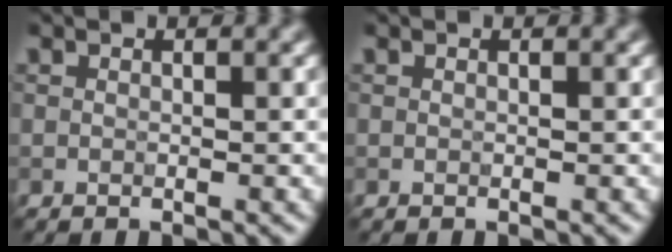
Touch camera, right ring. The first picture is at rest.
{"total": 0.0}